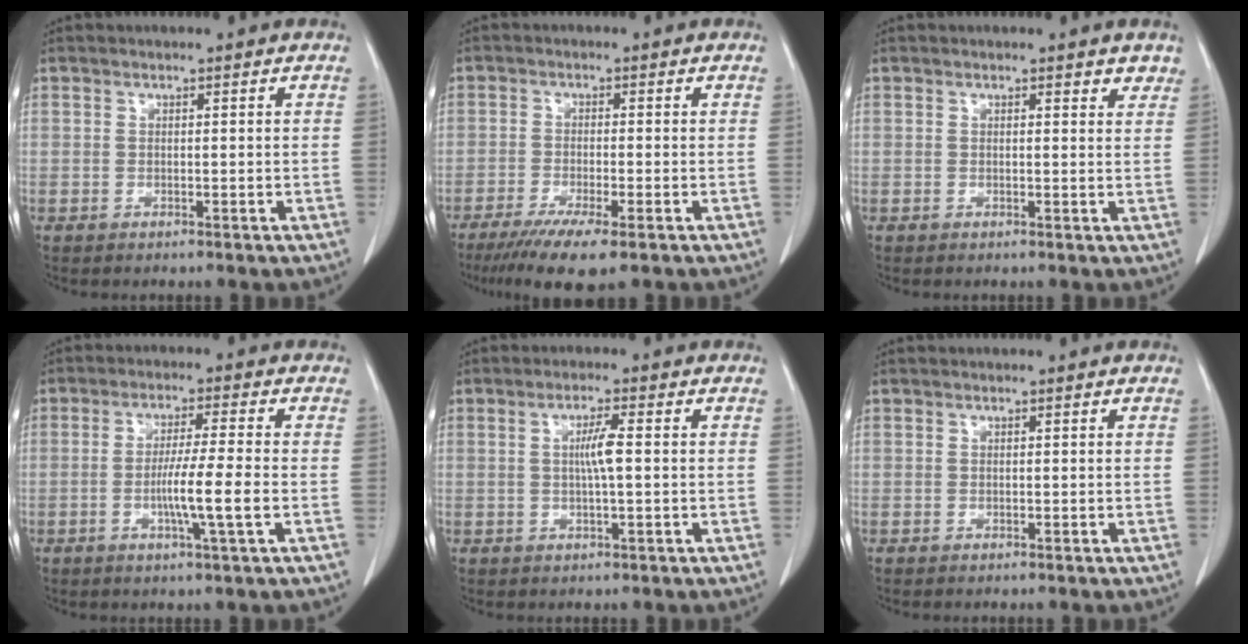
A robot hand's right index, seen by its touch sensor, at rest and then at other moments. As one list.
[{"total": 7.2, "force": [-4.7, 0.5, 5.5], "torque": [-0.090, -0.018, -0.075]}, {"total": 2.0, "force": [1.8, 0.7, 0.7], "torque": [-0.002, -0.006, 0.013]}, {"total": 7.1, "force": [-1.7, -0.8, 6.9], "torque": [-0.122, -0.011, -0.033]}, {"total": 3.5, "force": [0.2, 0.2, 3.5], "torque": [-0.067, 0.001, 0.004]}, {"total": 0.0}]